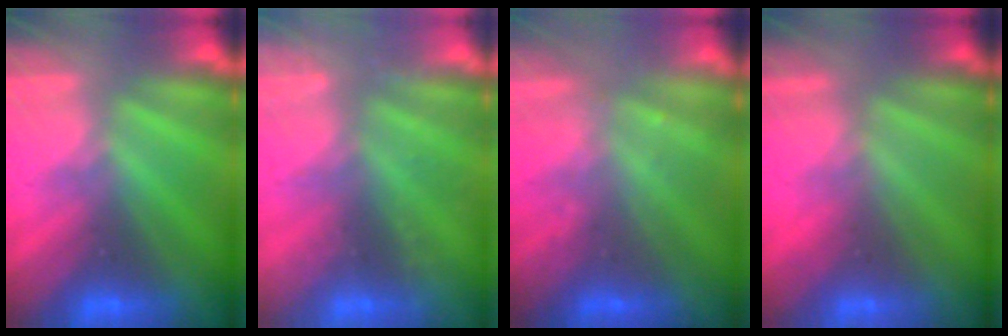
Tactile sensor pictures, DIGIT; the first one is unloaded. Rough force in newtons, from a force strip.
{"total": 2.4}
{"total": 2.2}
{"total": 2.4}